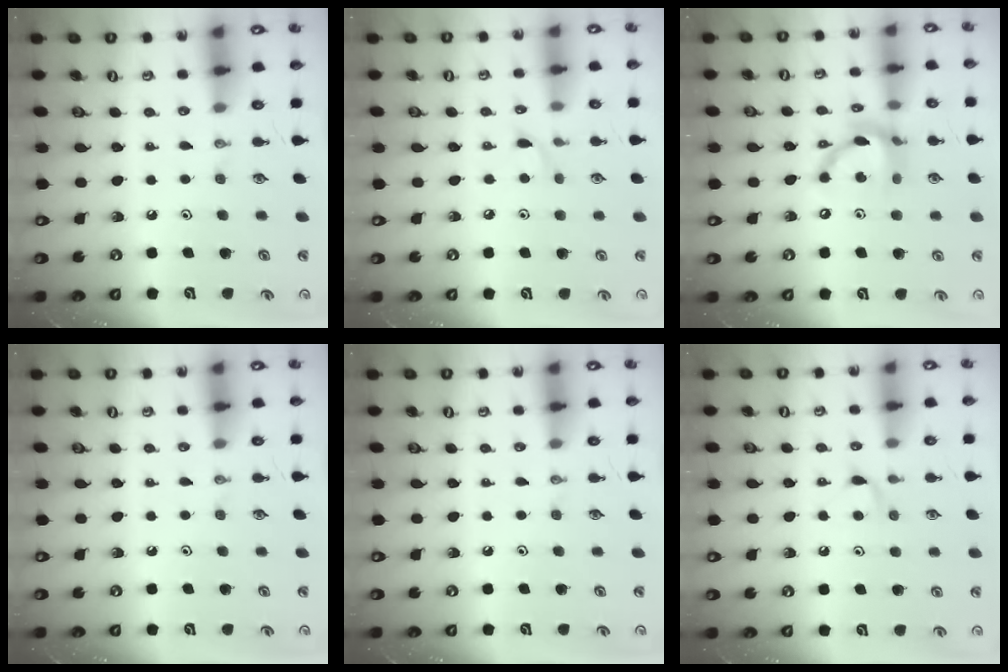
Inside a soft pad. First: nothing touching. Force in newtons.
{"total": 4.3, "press": 4.3, "slide": 0.5}
{"total": 11.9, "press": 11.9, "slide": 0.9}
{"total": 0.0}
{"total": 0.0}
{"total": 5.4, "press": 5.3, "slide": 0.6}